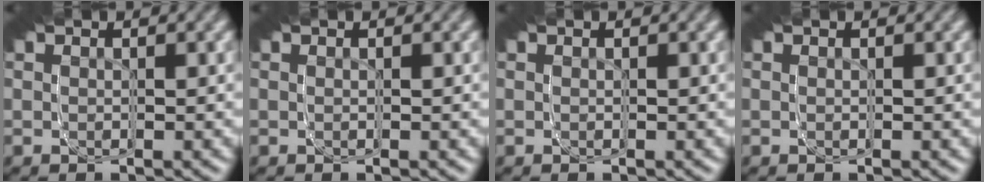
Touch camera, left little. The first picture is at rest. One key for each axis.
{"total": 0.0}
{"total": 0.0}
{"total": 0.0}